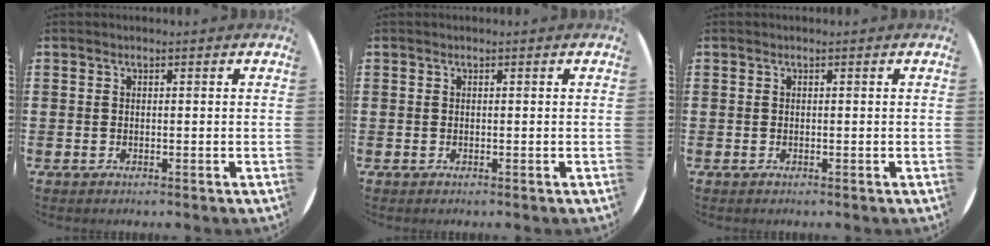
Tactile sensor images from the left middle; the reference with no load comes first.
{"total": 0.0}
{"total": 0.0}